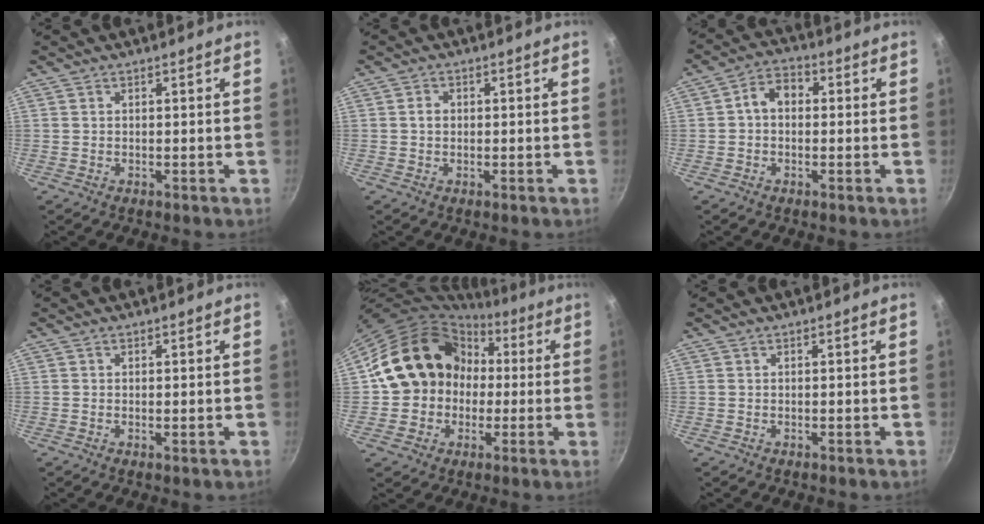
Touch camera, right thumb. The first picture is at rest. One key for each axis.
{"total": 1.7, "fx": 0.0, "fy": 1.4, "fz": 0.9, "tx": -0.011, "ty": 0.006, "tz": -0.001}
{"total": 5.7, "fx": 0.3, "fy": 4.2, "fz": 3.8, "tx": -0.045, "ty": 0.016, "tz": -0.009}
{"total": 0.7, "fx": 0.0, "fy": 0.2, "fz": 0.6, "tx": -0.011, "ty": -0.002, "tz": -0.001}
{"total": 17.6, "fx": 1.5, "fy": 15.3, "fz": 8.6, "tx": -0.115, "ty": 0.053, "tz": 0.023}
{"total": 0.0}